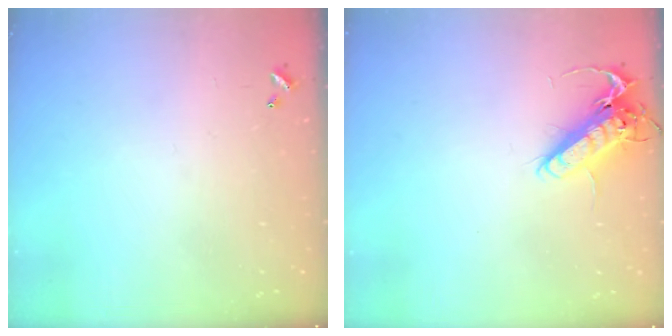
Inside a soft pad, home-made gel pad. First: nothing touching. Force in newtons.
{"total": 13.3, "press": 13.1, "slide": 2.4}